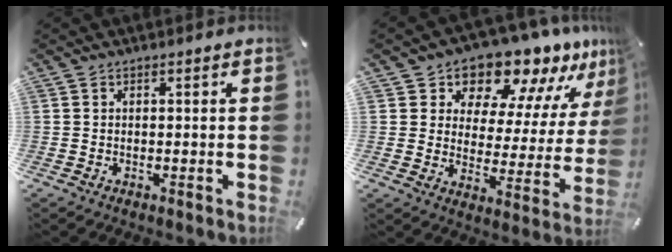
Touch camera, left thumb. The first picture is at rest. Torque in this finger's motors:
{"motor_torque": [0.81, 0.23, 0.78, -0.02, 0.19]}